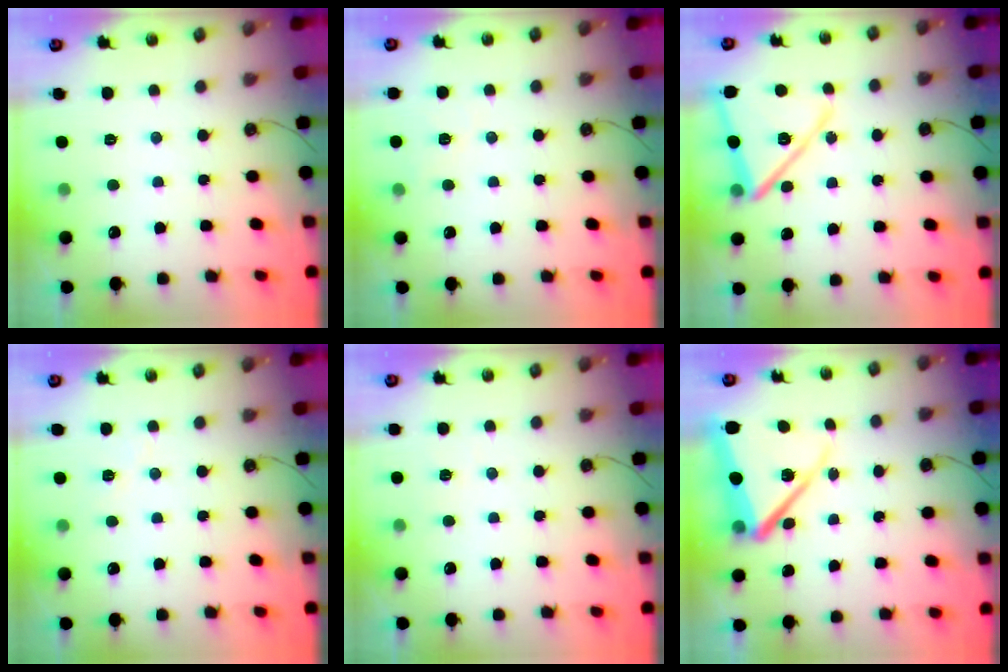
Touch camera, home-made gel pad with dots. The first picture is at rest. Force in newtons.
{"total": 4.0, "press": 3.7, "slide": 1.6}
{"total": 16.0, "press": 15.9, "slide": 1.2}
{"total": 4.6, "press": 4.2, "slide": 2.0}
{"total": 2.4, "press": 2.3, "slide": 0.6}
{"total": 13.9, "press": 13.8, "slide": 1.5}